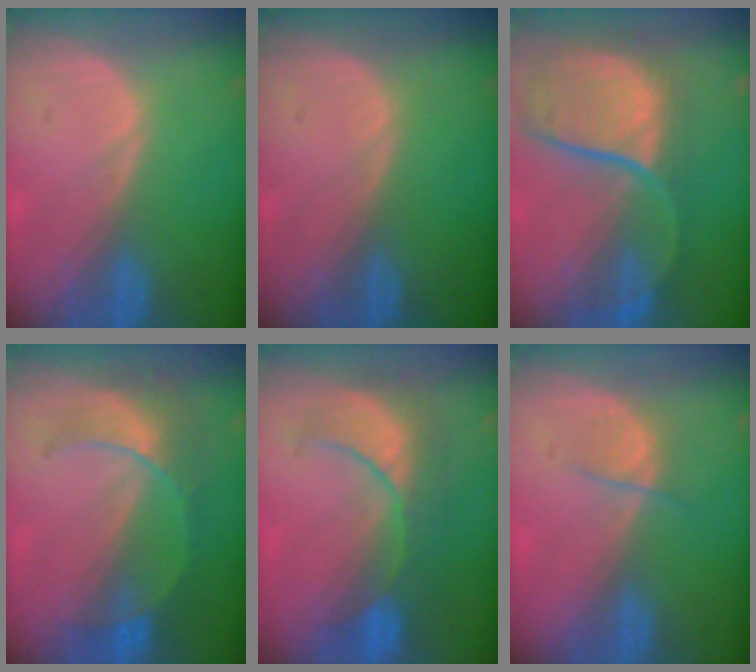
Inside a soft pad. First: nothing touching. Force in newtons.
{"total": 0.0}
{"total": 12.0, "press": 9.9, "slide": 6.9}
{"total": 7.9, "press": 6.9, "slide": 3.9}
{"total": 8.5, "press": 8.4, "slide": 1.4}
{"total": 2.5, "press": 2.3, "slide": 0.9}